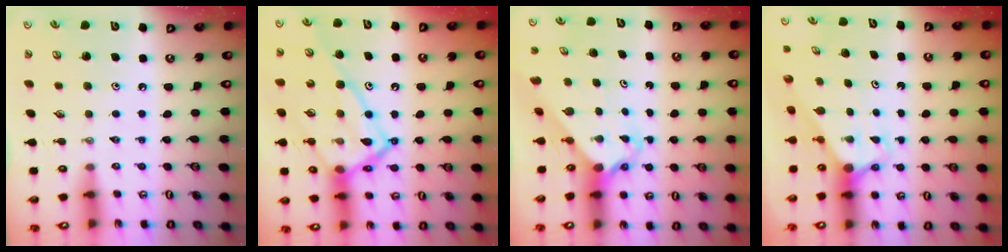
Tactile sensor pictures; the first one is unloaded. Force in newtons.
{"total": 21.4, "press": 21.3, "slide": 1.8}
{"total": 2.3, "press": 2.3, "slide": 0.2}
{"total": 2.7, "press": 2.7, "slide": 0.0}